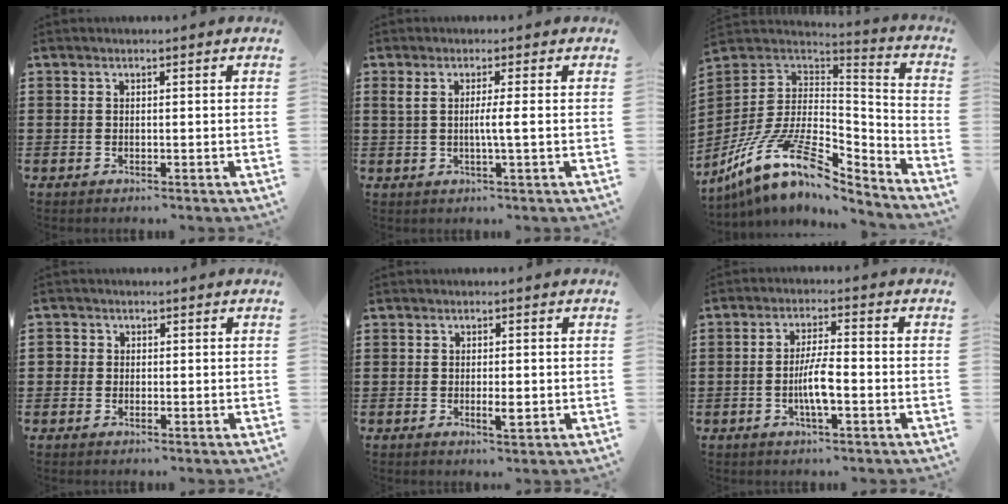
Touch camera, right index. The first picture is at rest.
{"total": 3.2, "force": [0.1, -0.3, 3.2], "torque": [-0.059, -0.007, -0.002]}
{"total": 15.0, "force": [-8.5, 6.1, 10.8], "torque": [-0.231, 0.011, -0.157]}
{"total": 1.1, "force": [-0.1, 1.1, 0.2], "torque": [-0.007, 0.006, -0.004]}
{"total": 2.3, "force": [-0.4, 0.5, 2.2], "torque": [-0.038, -0.003, -0.006]}
{"total": 4.4, "force": [-1.3, 0.8, 4.1], "torque": [-0.086, -0.001, -0.028]}